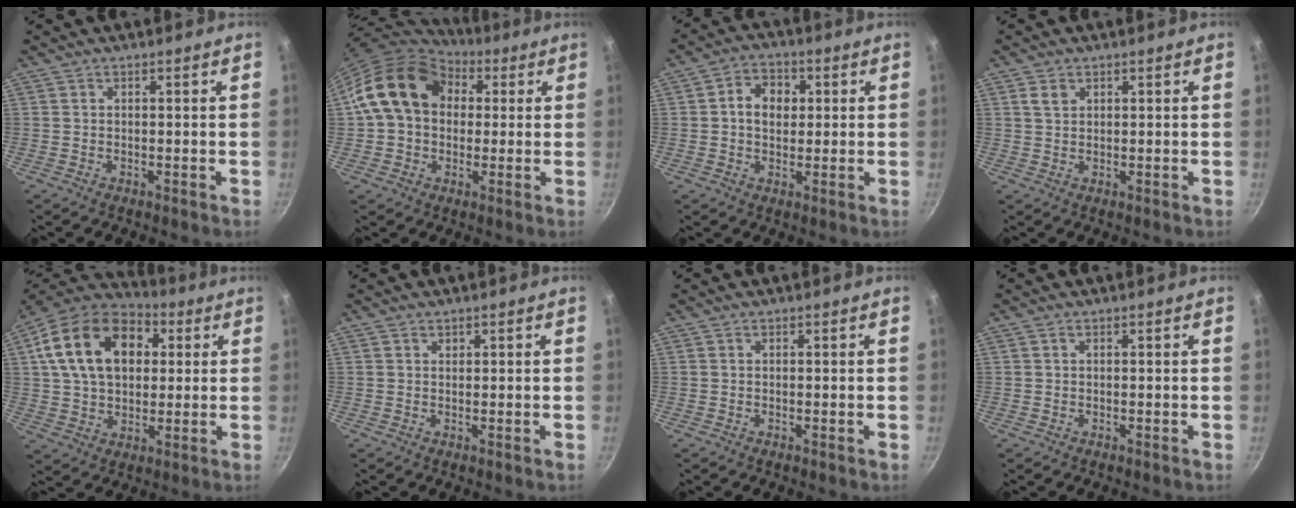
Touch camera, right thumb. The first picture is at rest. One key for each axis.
{"total": 16.3, "fx": 3.5, "fy": 12.6, "fz": 9.8, "tx": -0.143, "ty": 0.030, "tz": 0.049}
{"total": 6.7, "fx": 1.0, "fy": 5.3, "fz": 4.1, "tx": -0.043, "ty": 0.007, "tz": 0.005}
{"total": 2.2, "fx": 1.1, "fy": 1.5, "fz": 1.2, "tx": -0.018, "ty": -0.002, "tz": 0.021}
{"total": 20.9, "fx": 5.6, "fy": 14.2, "fz": 14.3, "tx": -0.230, "ty": 0.015, "tz": 0.085}
{"total": 0.7, "fx": 0.4, "fy": 0.5, "fz": 0.1, "tx": 0.001, "ty": 0.000, "tz": 0.006}
{"total": 0.0}
{"total": 0.0}